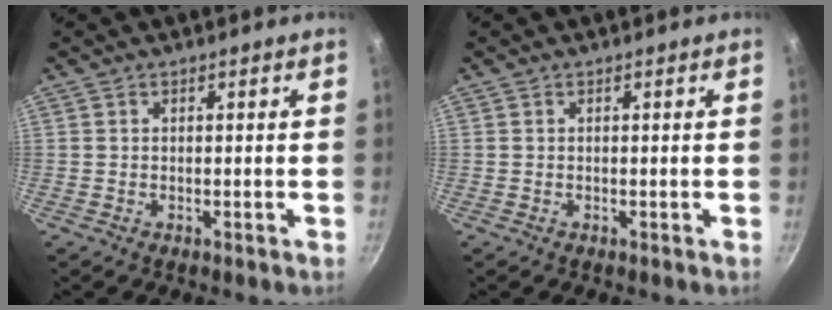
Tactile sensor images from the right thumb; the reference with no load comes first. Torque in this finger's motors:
{"motor_torque": [0.00, 0.00, -0.13, -0.08, 0.00]}